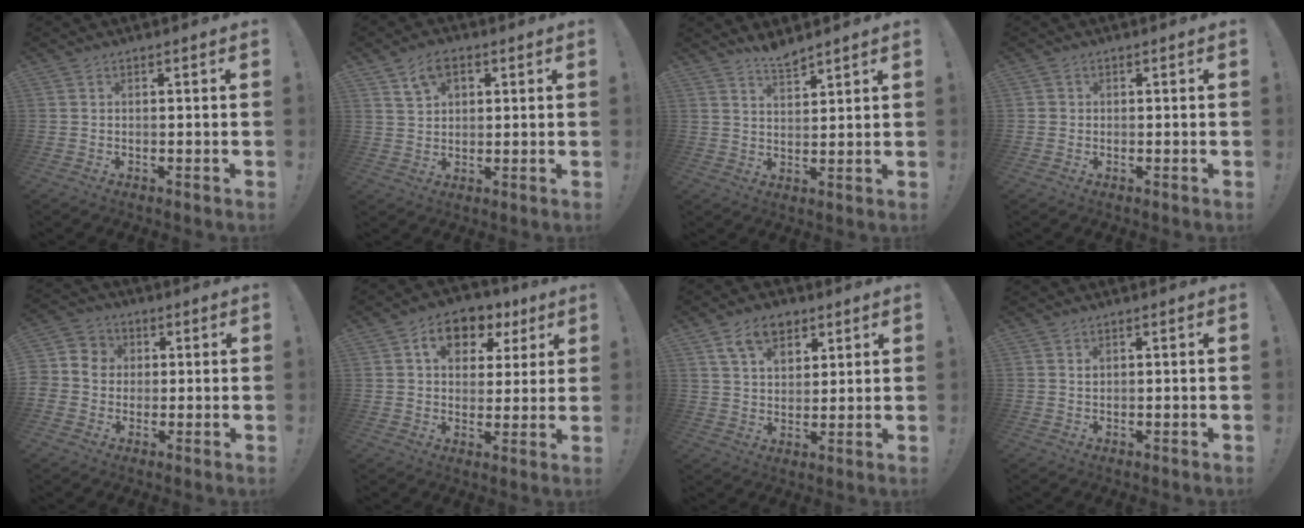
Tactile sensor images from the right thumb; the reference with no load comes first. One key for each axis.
{"total": 7.0, "fx": 3.6, "fy": 4.6, "fz": 3.9, "tx": -0.068, "ty": -0.004, "tz": 0.068}
{"total": 4.8, "fx": 4.5, "fy": 0.7, "fz": 1.4, "tx": -0.025, "ty": -0.031, "tz": 0.080}
{"total": 1.2, "fx": 0.1, "fy": 1.1, "fz": 0.2, "tx": -0.008, "ty": 0.004, "tz": 0.002}
{"total": 6.8, "fx": -0.2, "fy": 6.6, "fz": 1.7, "tx": -0.039, "ty": 0.014, "tz": -0.001}
{"total": 10.2, "fx": 4.7, "fy": 7.4, "fz": 5.3, "tx": -0.077, "ty": -0.017, "tz": 0.086}
{"total": 10.1, "fx": 5.6, "fy": 6.7, "fz": 5.1, "tx": -0.092, "ty": -0.010, "tz": 0.107}
{"total": 0.8, "fx": 0.6, "fy": 0.5, "fz": 0.1, "tx": 0.002, "ty": -0.002, "tz": 0.012}